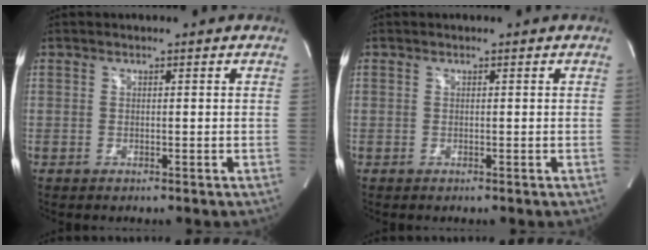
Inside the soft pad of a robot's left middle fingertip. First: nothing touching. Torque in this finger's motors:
{"motor_torque": [-0.16, 0.07, 0.02, 0.01]}